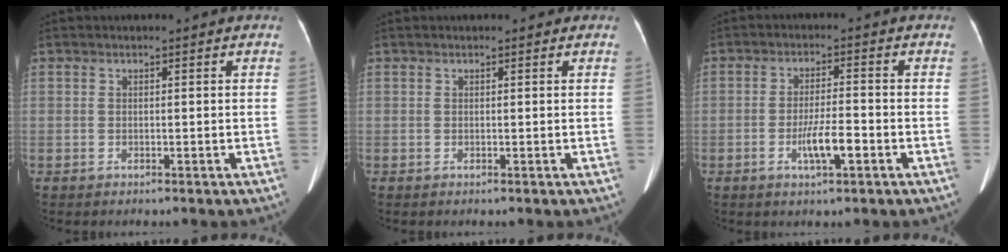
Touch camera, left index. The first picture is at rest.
{"total": 0.8, "force": [0.6, 0.4, 0.3], "torque": [-0.007, 0.010, 0.005]}
{"total": 5.1, "force": [-2.1, 0.7, 4.6], "torque": [-0.086, -0.003, -0.039]}